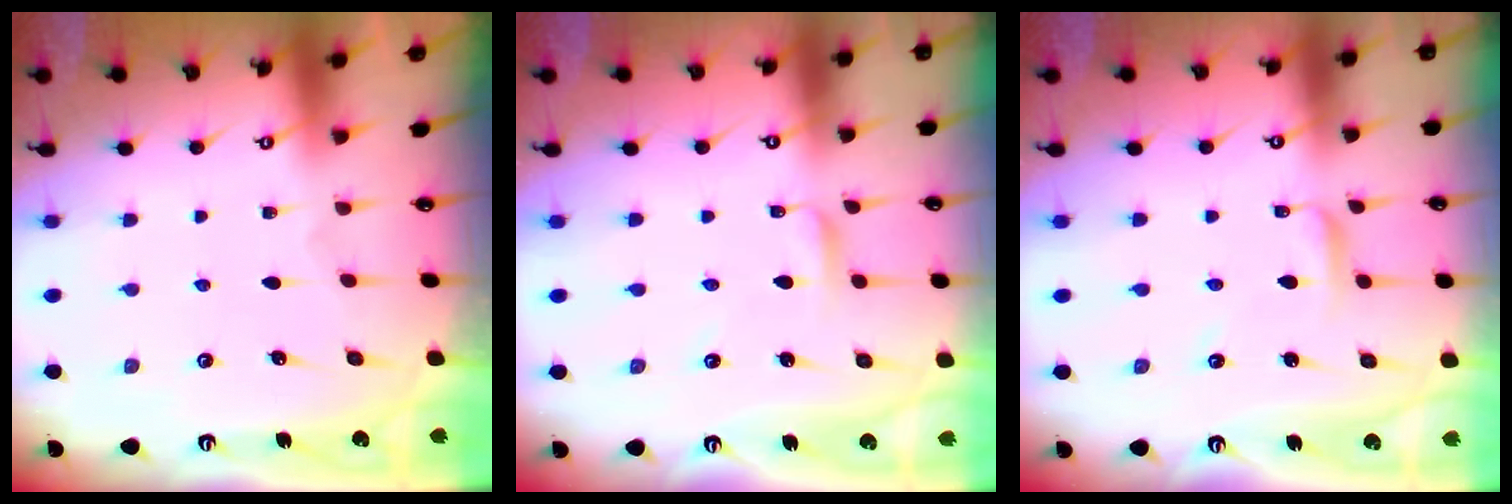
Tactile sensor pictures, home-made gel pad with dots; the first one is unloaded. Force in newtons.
{"total": 2.1, "press": 2.1, "slide": 0.2}
{"total": 3.9, "press": 3.9, "slide": 0.2}